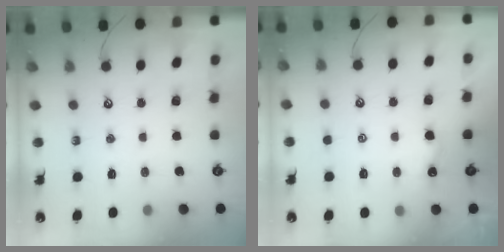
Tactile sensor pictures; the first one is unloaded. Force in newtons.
{"total": 0.0}